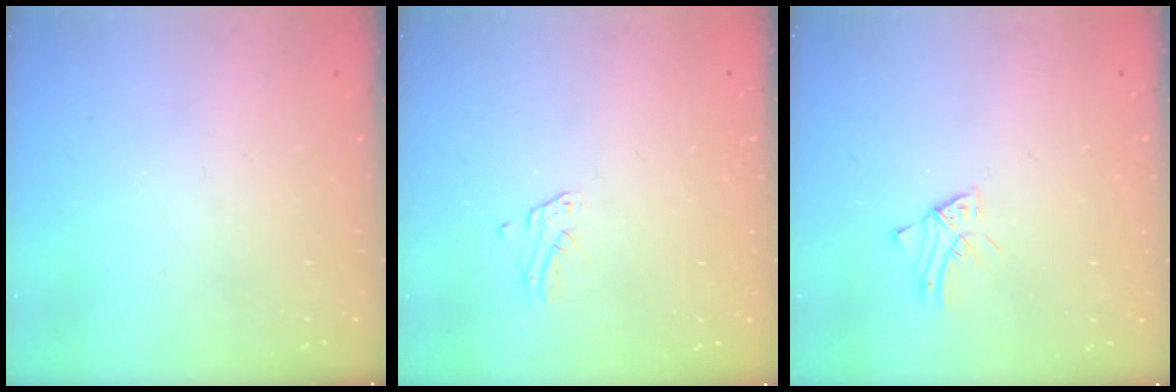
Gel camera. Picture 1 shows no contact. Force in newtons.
{"total": 1.3, "press": 1.3, "slide": 0.1}
{"total": 1.2, "press": 1.2, "slide": 0.0}